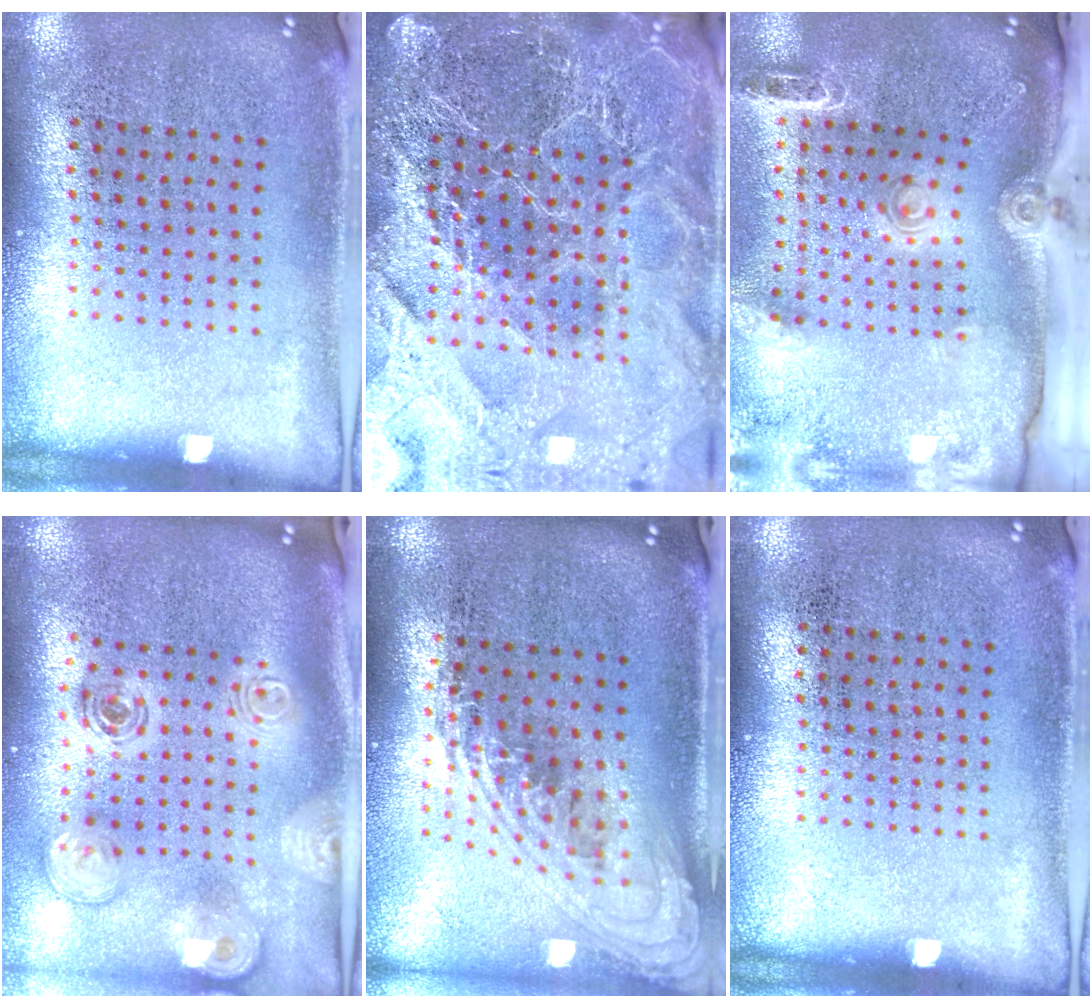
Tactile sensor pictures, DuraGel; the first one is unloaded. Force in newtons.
{"total": 5.9, "press": 5.2, "slide": 2.8}
{"total": 2.6, "press": 1.9, "slide": 1.7}
{"total": 2.3, "press": 1.8, "slide": 1.5}
{"total": 2.3, "press": 1.7, "slide": 1.6}
{"total": 0.0}